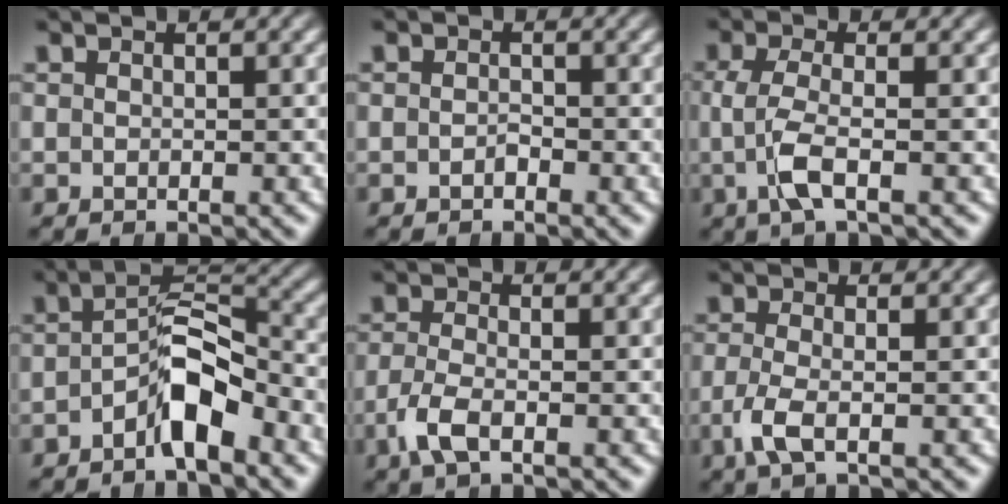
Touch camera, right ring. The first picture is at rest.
{"total": 0.6, "force": [-0.5, 0.4, -0.1], "torque": [-0.004, -0.007, -0.007]}
{"total": 3.4, "force": [-0.5, 1.1, 3.2], "torque": [-0.080, -0.017, -0.003]}
{"total": 4.5, "force": [-2.2, 1.9, 3.4], "torque": [-0.055, -0.005, -0.035]}
{"total": 2.7, "force": [-1.4, 0.9, 2.1], "torque": [-0.055, -0.017, -0.018]}
{"total": 2.6, "force": [-1.2, 0.7, 2.2], "torque": [-0.062, -0.019, -0.013]}